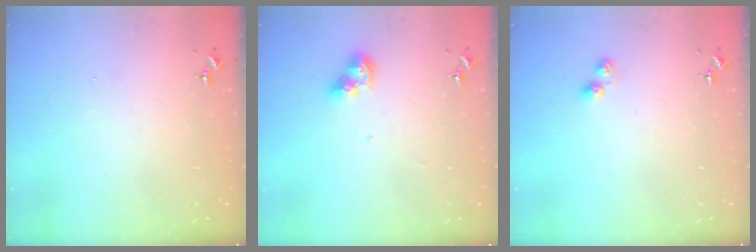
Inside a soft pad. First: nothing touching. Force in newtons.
{"total": 8.2, "press": 8.2, "slide": 0.5}
{"total": 5.7, "press": 5.7, "slide": 0.3}